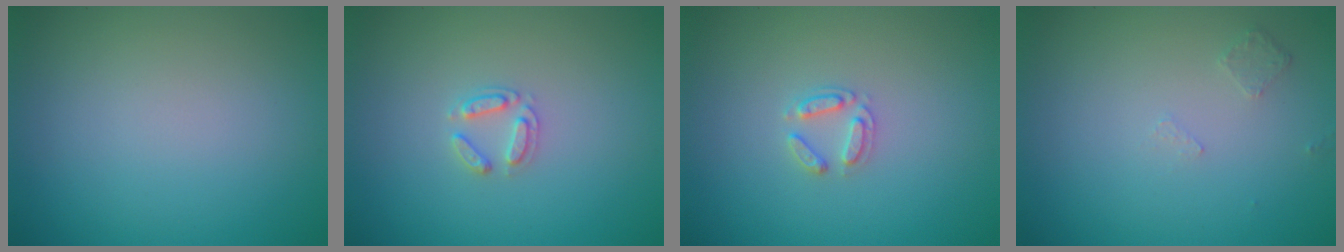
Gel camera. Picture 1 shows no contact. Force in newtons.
{"total": 1.7, "press": 1.7, "slide": 0.2}
{"total": 1.7, "press": 1.7, "slide": 0.2}
{"total": 0.6, "press": 0.5, "slide": 0.4}